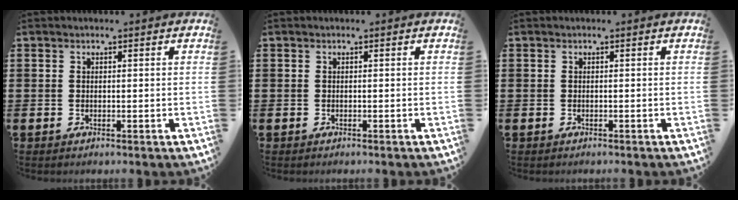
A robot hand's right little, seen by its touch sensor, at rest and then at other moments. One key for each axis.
{"total": 0.0}
{"total": 0.0}